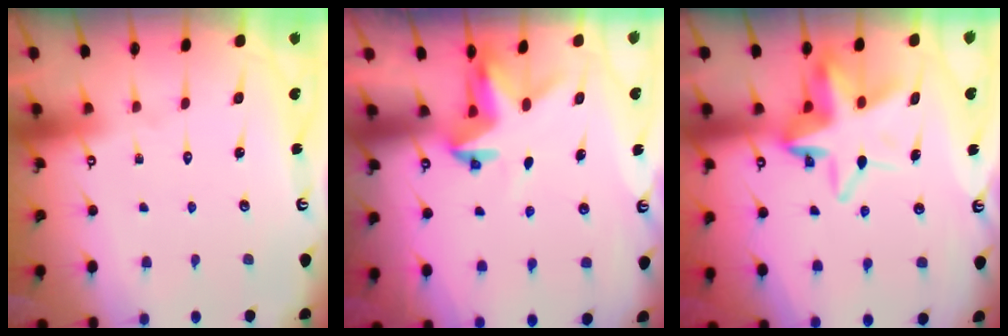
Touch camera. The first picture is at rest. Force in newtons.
{"total": 3.4, "press": 3.4, "slide": 0.1}
{"total": 10.8, "press": 10.3, "slide": 3.1}